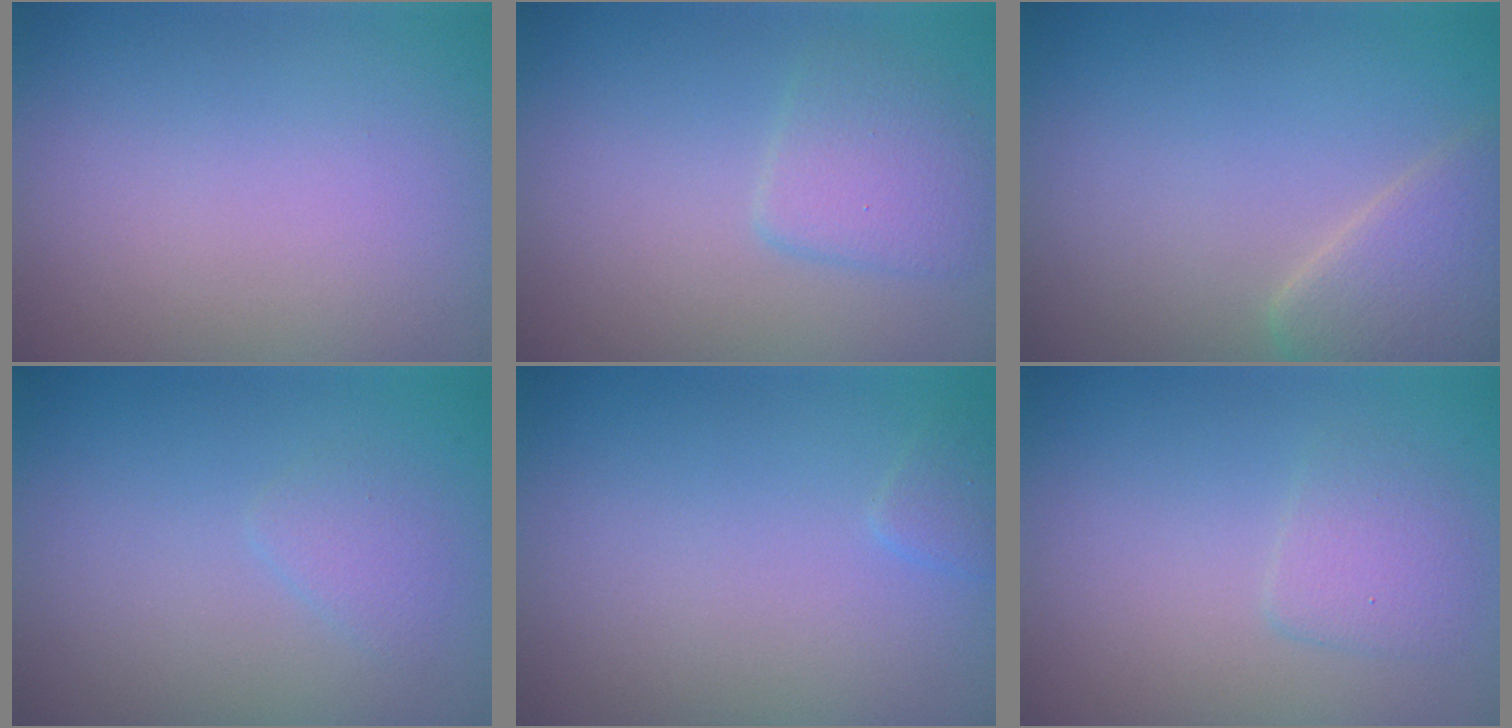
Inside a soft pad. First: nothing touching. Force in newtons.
{"total": 2.3, "press": 2.3, "slide": 0.1}
{"total": 3.5, "press": 3.5, "slide": 0.3}
{"total": 1.1, "press": 1.1, "slide": 0.1}
{"total": 0.8, "press": 0.7, "slide": 0.2}
{"total": 1.6, "press": 1.6, "slide": 0.1}